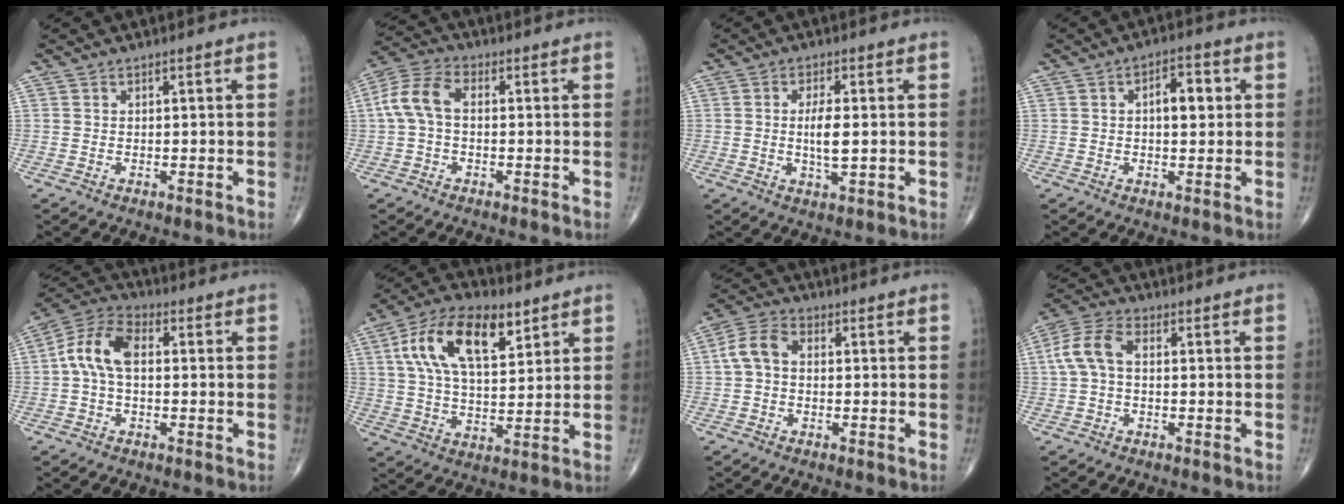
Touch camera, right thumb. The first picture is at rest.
{"total": 7.6, "force": [0.3, 4.5, 6.1], "torque": [-0.133, 0.025, -0.003]}
{"total": 5.4, "force": [0.1, 1.7, 5.1], "torque": [-0.096, -0.009, 0.001]}
{"total": 5.9, "force": [1.0, 3.0, 5.0], "torque": [-0.061, 0.007, 0.010]}
{"total": 9.1, "force": [0.3, 5.3, 7.4], "torque": [-0.148, 0.027, -0.003]}
{"total": 16.2, "force": [6.9, 7.9, 12.4], "torque": [-0.211, -0.004, 0.121]}
{"total": 5.6, "force": [0.1, 3.8, 4.2], "torque": [-0.084, 0.019, -0.007]}
{"total": 6.9, "force": [0.4, 4.0, 5.6], "torque": [-0.127, 0.023, 0.002]}